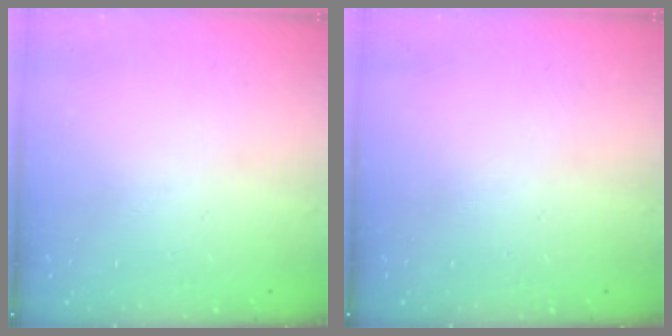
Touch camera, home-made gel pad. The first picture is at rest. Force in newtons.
{"total": 0.0}